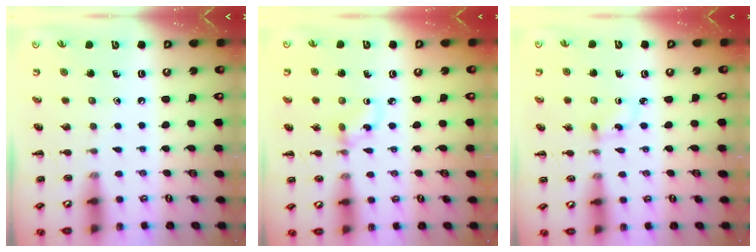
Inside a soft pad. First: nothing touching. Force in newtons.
{"total": 2.9, "press": 2.7, "slide": 0.9}
{"total": 3.3, "press": 3.0, "slide": 1.4}